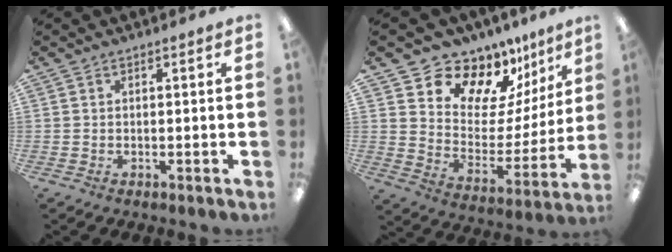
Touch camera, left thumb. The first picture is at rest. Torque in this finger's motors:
{"motor_torque": [0.11, 0.09, -0.13, -0.32, 0.00]}